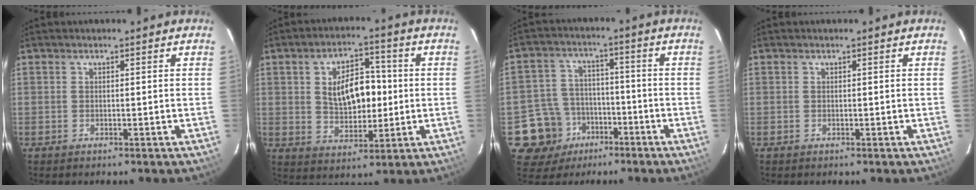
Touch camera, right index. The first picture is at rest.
{"total": 10.5, "force": [1.0, 6.1, 8.4], "torque": [-0.149, 0.019, 0.030]}
{"total": 10.5, "force": [-5.1, 9.0, 1.4], "torque": [-0.057, 0.033, -0.068]}
{"total": 0.0}